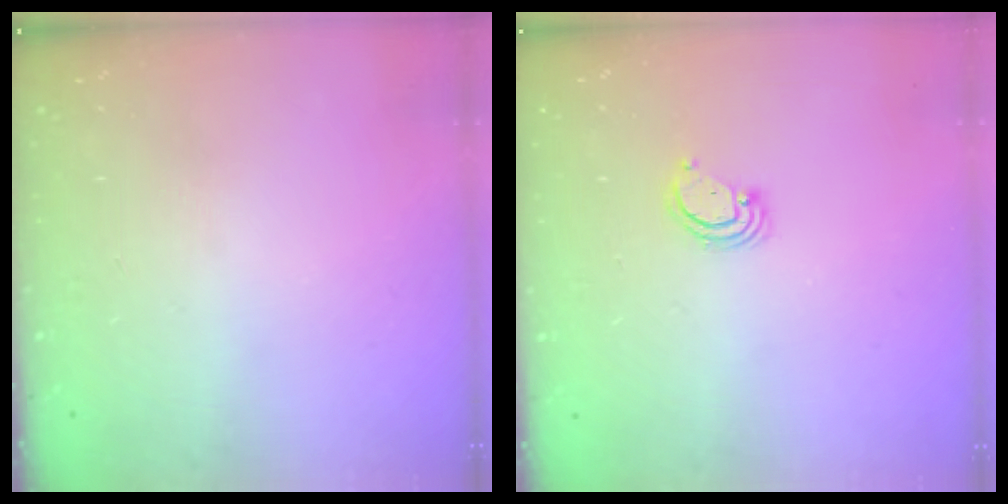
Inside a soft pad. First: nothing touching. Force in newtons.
{"total": 2.6, "press": 2.6, "slide": 0.2}